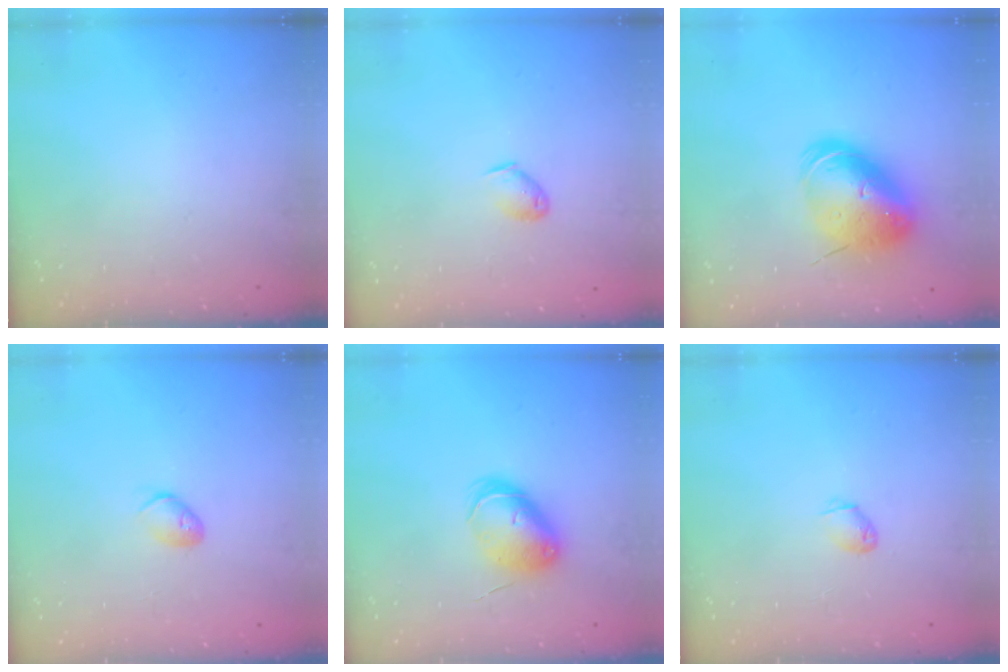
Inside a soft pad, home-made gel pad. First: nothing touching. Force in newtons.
{"total": 3.8, "press": 3.7, "slide": 0.8}
{"total": 13.6, "press": 13.4, "slide": 2.4}
{"total": 6.3, "press": 6.2, "slide": 1.2}
{"total": 7.6, "press": 7.5, "slide": 0.8}
{"total": 2.3, "press": 2.3, "slide": 0.5}